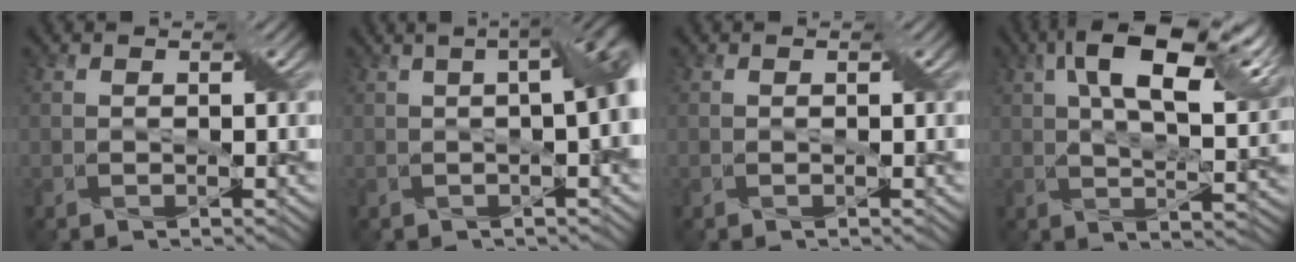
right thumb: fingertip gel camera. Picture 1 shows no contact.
{"total": 9.2, "force": [0.4, 3.7, 8.4], "torque": [-0.065, 0.028, -0.014]}
{"total": 0.0}
{"total": 14.9, "force": [6.4, 6.2, 12.0], "torque": [-0.211, 0.004, 0.098]}